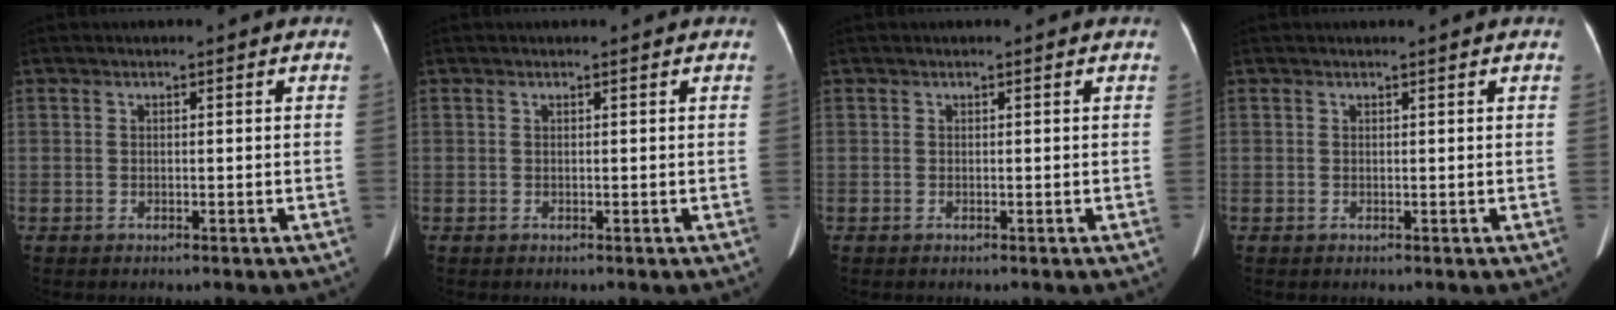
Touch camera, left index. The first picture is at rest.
{"total": 0.6, "force": [0.6, 0.0, 0.2], "torque": [-0.004, 0.001, 0.008]}
{"total": 0.0}
{"total": 1.0, "force": [0.9, -0.1, 0.3], "torque": [-0.010, 0.006, 0.016]}